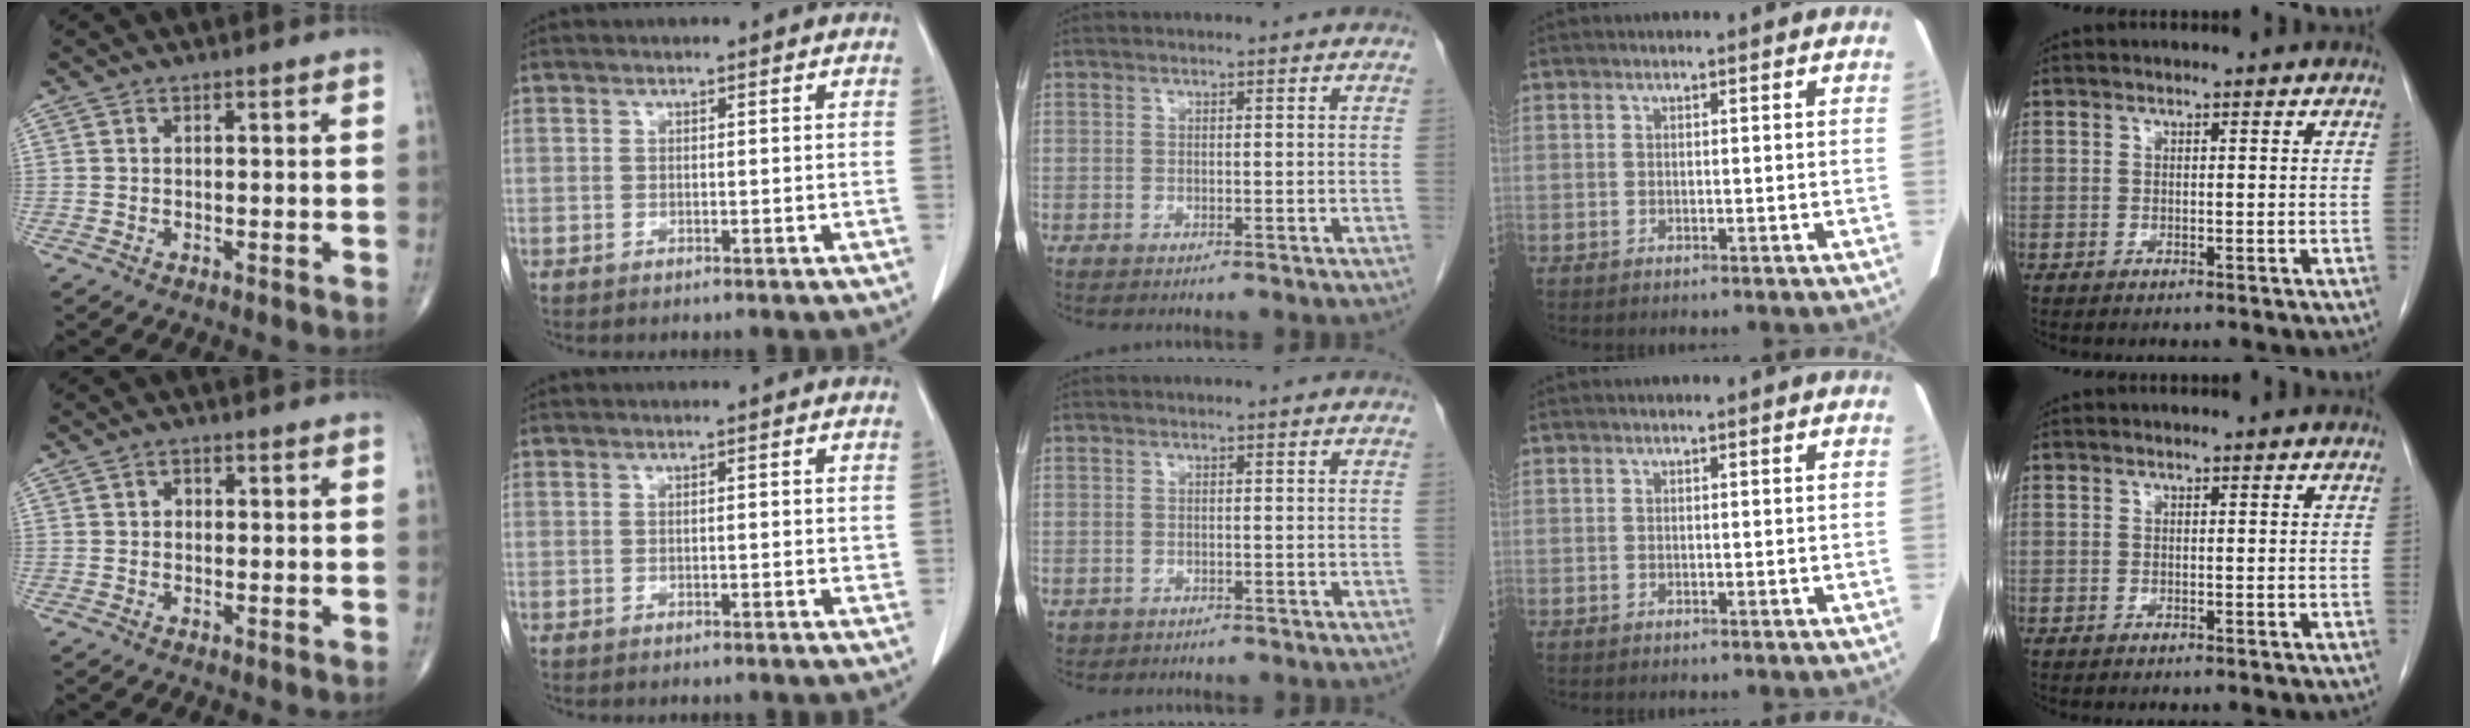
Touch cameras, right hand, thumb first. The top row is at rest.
{"thumb": {"total": 1.3, "force": [0.1, 1.1, 0.7], "torque": [-0.005, 0.003, -0.002]}, "index": {"total": 1.3, "force": [0.1, 0.5, 1.2], "torque": [-0.019, -0.001, 0.001]}, "middle": {"total": 0.9, "force": [-0.3, 0.9, 0.2], "torque": [-0.007, 0.004, 0.003]}}